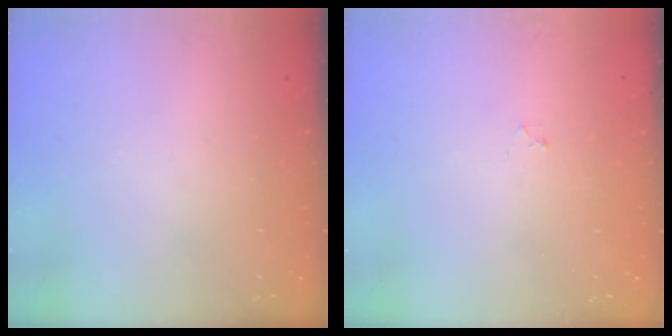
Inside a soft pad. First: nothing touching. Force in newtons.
{"total": 2.2, "press": 2.1, "slide": 0.3}